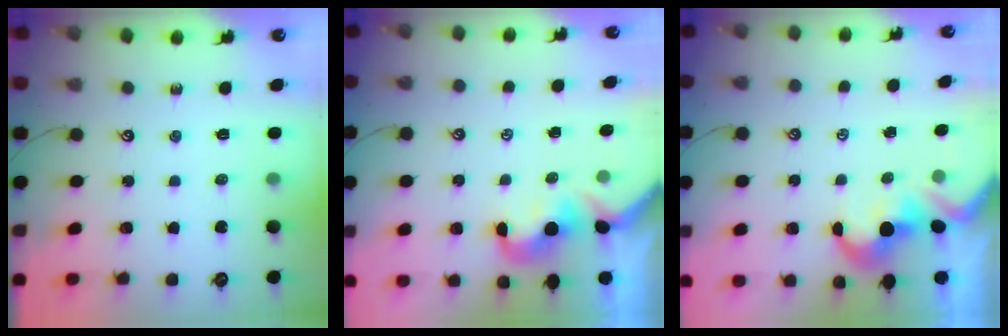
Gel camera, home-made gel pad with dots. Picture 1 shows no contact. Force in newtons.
{"total": 1.2, "press": 1.1, "slide": 0.2}
{"total": 1.7, "press": 1.4, "slide": 1.0}